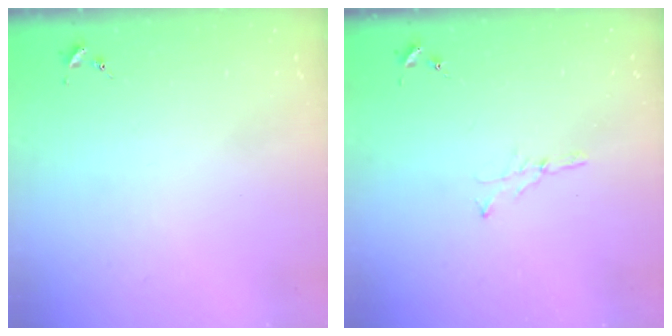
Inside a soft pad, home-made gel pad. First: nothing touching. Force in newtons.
{"total": 3.0, "press": 3.0, "slide": 0.3}